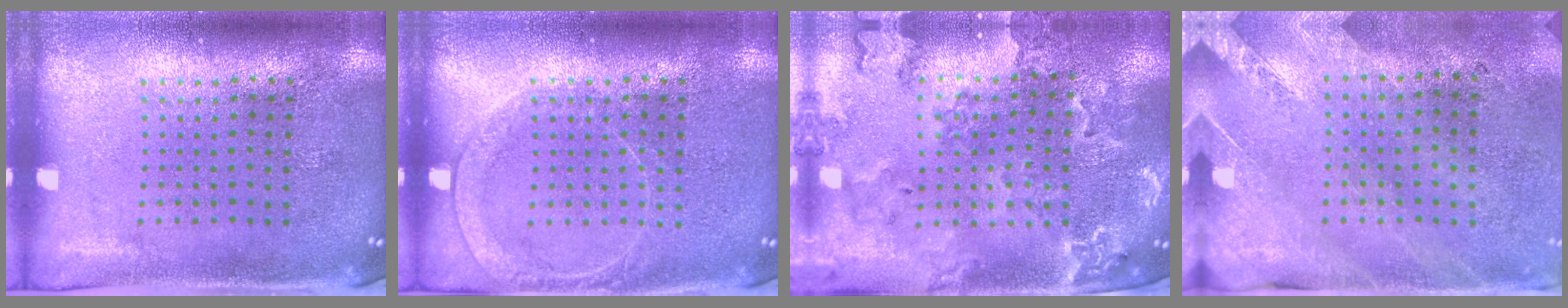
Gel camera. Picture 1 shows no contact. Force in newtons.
{"total": 1.5, "press": 1.4, "slide": 0.4}
{"total": 1.8, "press": 1.8, "slide": 0.2}
{"total": 2.4, "press": 2.1, "slide": 1.3}